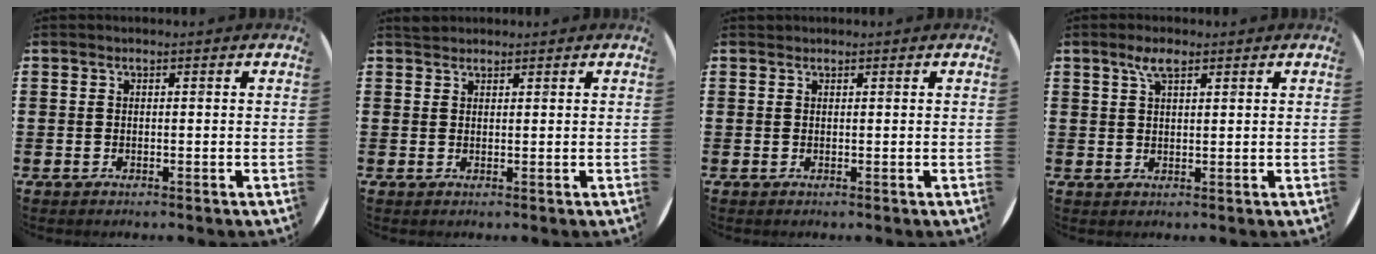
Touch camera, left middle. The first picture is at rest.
{"total": 1.2, "force": [1.1, 0.3, 0.0], "torque": [-0.002, 0.003, 0.022]}
{"total": 0.0}
{"total": 3.3, "force": [2.1, 1.1, 2.3], "torque": [-0.043, 0.004, 0.035]}